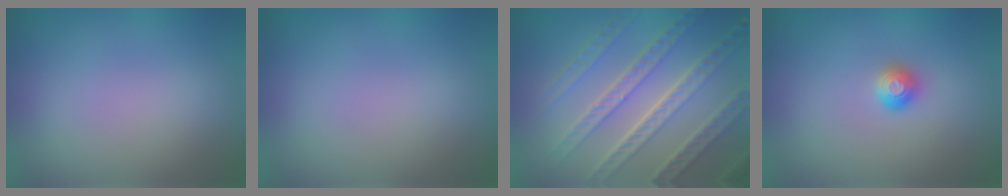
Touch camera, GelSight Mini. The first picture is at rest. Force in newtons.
{"total": 0.0}
{"total": 7.7, "press": 5.6, "slide": 5.3}
{"total": 1.3, "press": 1.2, "slide": 0.5}